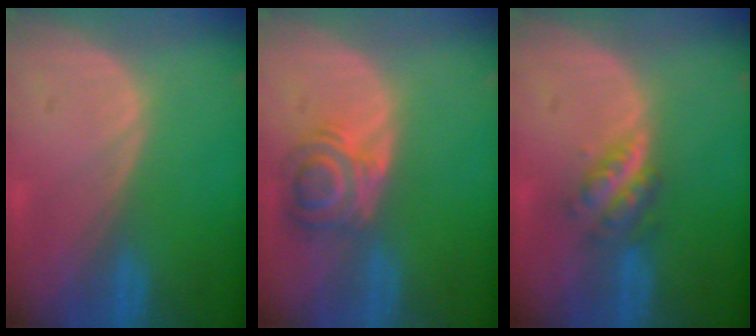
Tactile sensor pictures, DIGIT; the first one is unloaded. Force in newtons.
{"total": 5.5, "press": 5.3, "slide": 1.4}
{"total": 4.8, "press": 4.4, "slide": 1.8}